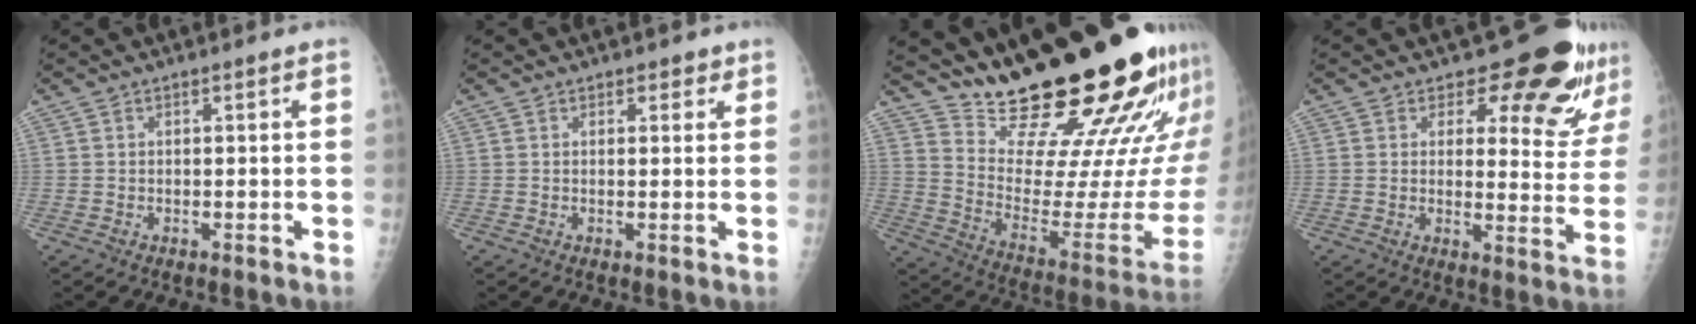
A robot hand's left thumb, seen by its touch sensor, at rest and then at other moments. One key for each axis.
{"total": 1.8, "fx": 1.2, "fy": 1.1, "fz": 0.8, "tx": 0.008, "ty": -0.005, "tz": 0.011}
{"total": 29.8, "fx": 23.7, "fy": 6.9, "fz": 16.7, "tx": -0.230, "ty": -0.168, "tz": 0.339}
{"total": 12.3, "fx": 10.3, "fy": 4.8, "fz": 4.9, "tx": -0.022, "ty": -0.085, "tz": 0.112}